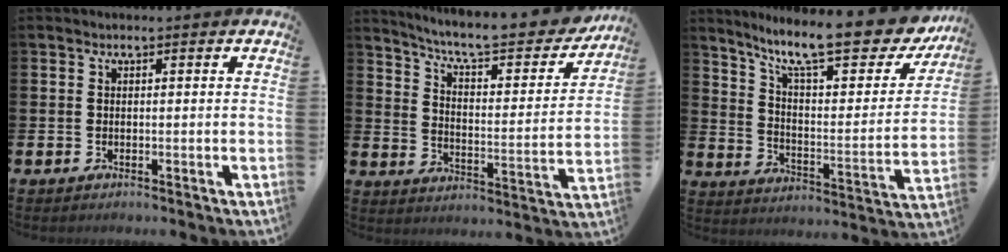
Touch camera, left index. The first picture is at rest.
{"total": 8.5, "force": [7.6, 1.6, 3.6], "torque": [-0.087, -0.056, 0.124]}
{"total": 12.9, "force": [10.6, 2.7, 6.8], "torque": [-0.145, -0.074, 0.174]}